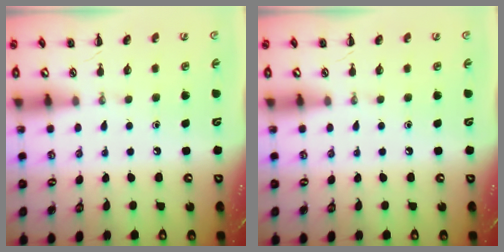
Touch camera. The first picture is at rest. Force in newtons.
{"total": 0.0}